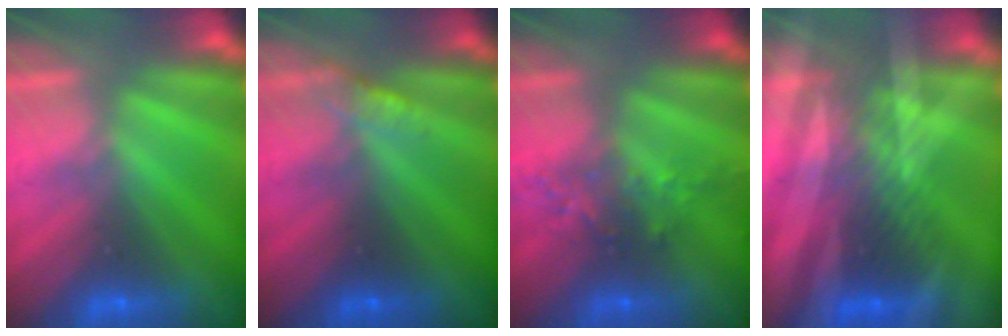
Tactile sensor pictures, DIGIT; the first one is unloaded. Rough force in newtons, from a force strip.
{"total": 3.0}
{"total": 2.4}
{"total": 3.1}